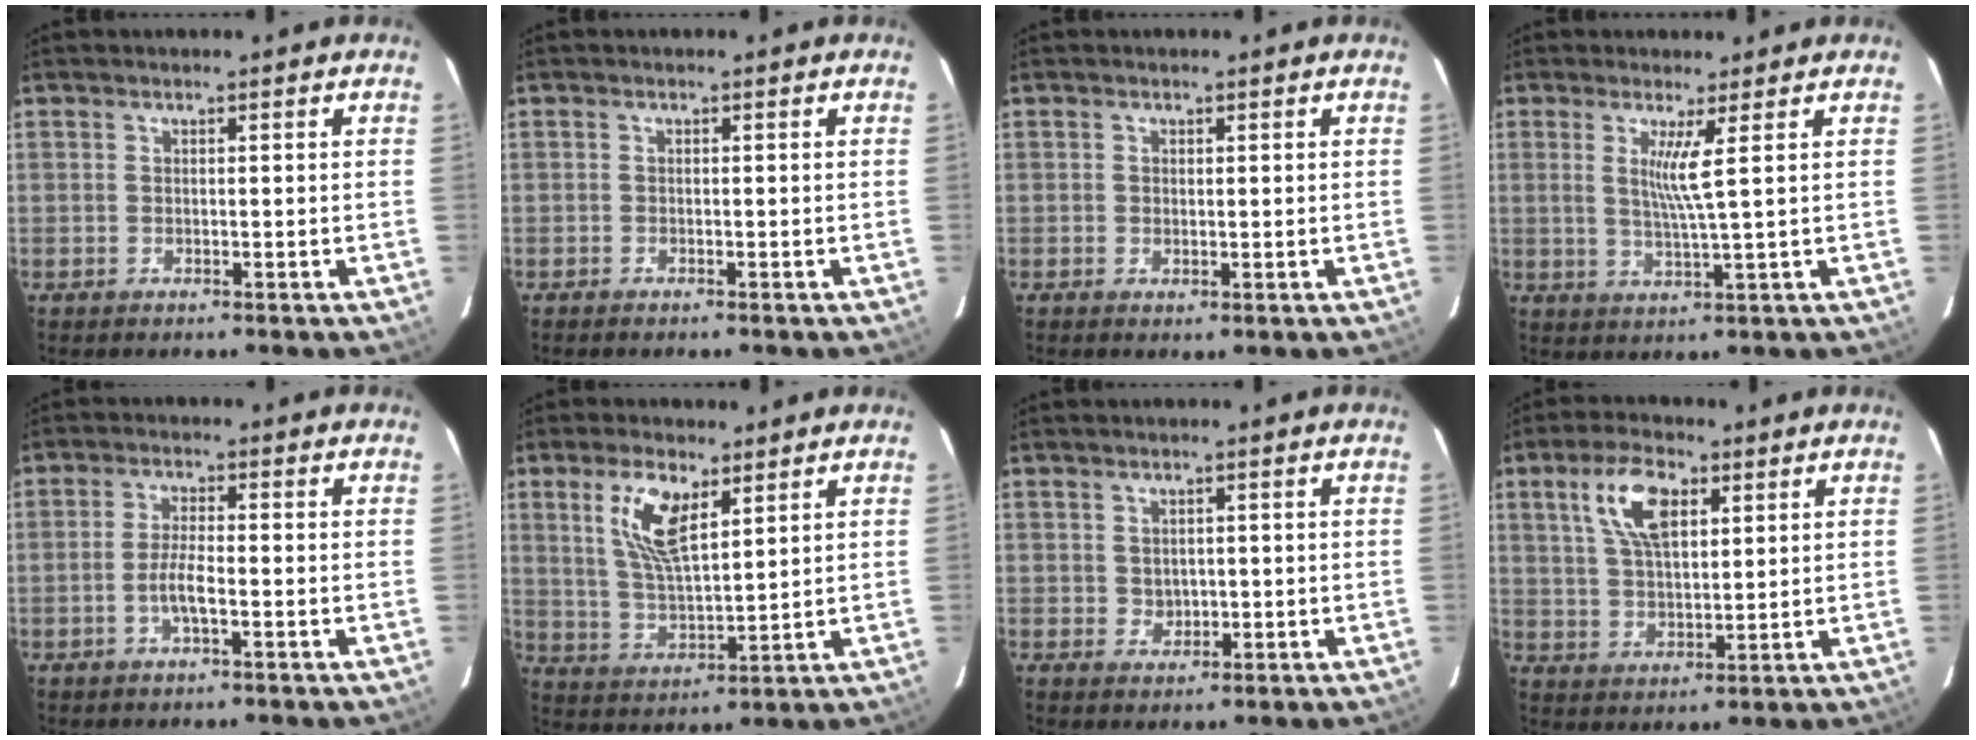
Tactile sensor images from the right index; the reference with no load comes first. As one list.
[{"total": 0.7, "force": [-0.6, 0.2, 0.2], "torque": [-0.006, -0.002, -0.012]}, {"total": 0.5, "force": [0.1, 0.5, 0.2], "torque": [-0.006, 0.000, 0.001]}, {"total": 4.3, "force": [1.5, -1.0, 3.9], "torque": [-0.071, -0.010, 0.025]}, {"total": 3.9, "force": [-1.5, 0.6, 3.6], "torque": [-0.075, 0.002, -0.029]}, {"total": 9.6, "force": [4.6, 3.6, 7.6], "torque": [-0.149, 0.003, 0.095]}, {"total": 2.2, "force": [0.3, 2.0, 0.8], "torque": [-0.011, 0.005, 0.010]}, {"total": 9.8, "force": [4.2, 4.5, 7.7], "torque": [-0.146, 0.016, 0.081]}]